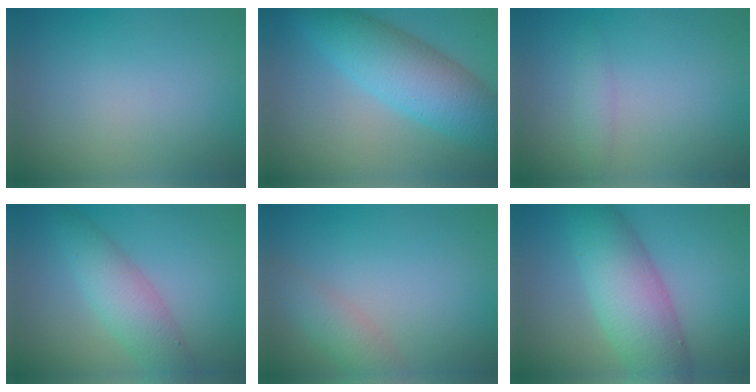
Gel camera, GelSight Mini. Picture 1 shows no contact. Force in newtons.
{"total": 8.0, "press": 8.0, "slide": 0.1}
{"total": 1.3, "press": 1.3, "slide": 0.0}
{"total": 4.3, "press": 4.3, "slide": 0.1}
{"total": 2.5, "press": 2.5, "slide": 0.1}
{"total": 7.6, "press": 7.6, "slide": 0.1}